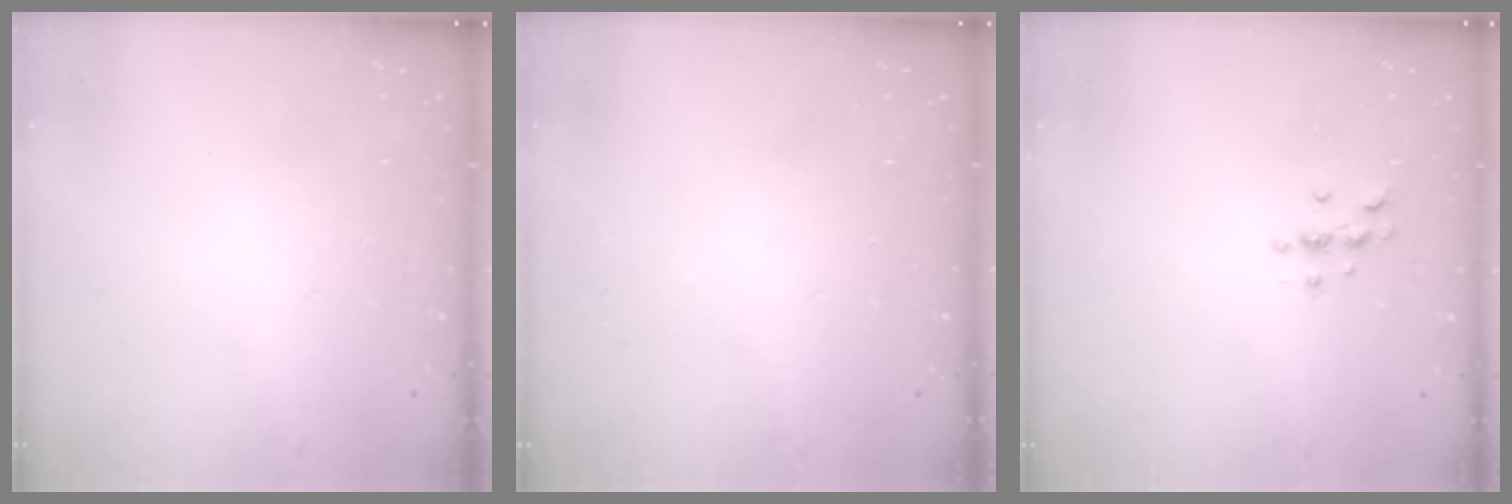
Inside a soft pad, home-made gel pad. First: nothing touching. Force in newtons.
{"total": 0.0}
{"total": 3.3, "press": 3.3, "slide": 0.4}